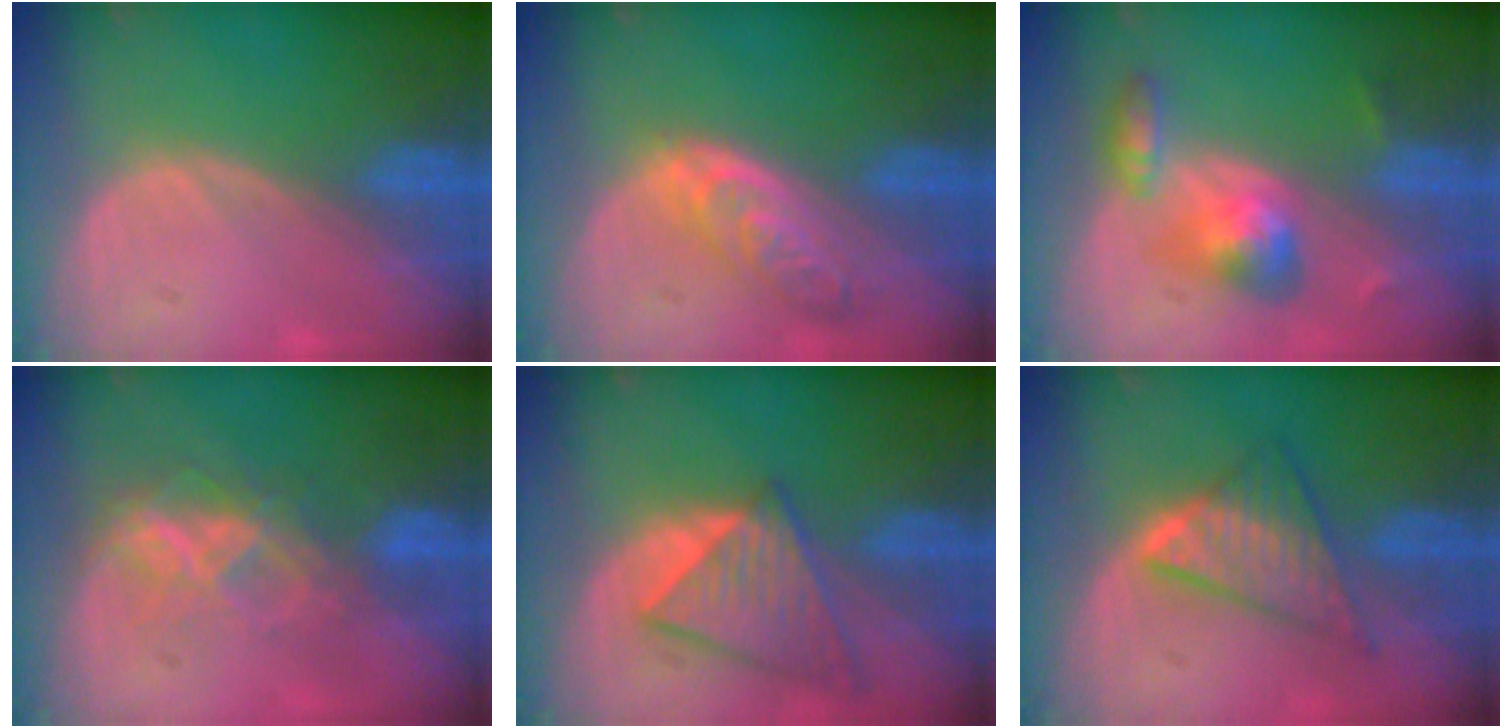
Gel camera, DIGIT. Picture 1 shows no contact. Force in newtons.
{"total": 6.0, "press": 5.4, "slide": 2.7}
{"total": 5.7, "press": 5.7, "slide": 0.6}
{"total": 5.8, "press": 5.6, "slide": 1.6}
{"total": 8.0, "press": 7.2, "slide": 3.6}
{"total": 6.5, "press": 6.5, "slide": 0.2}